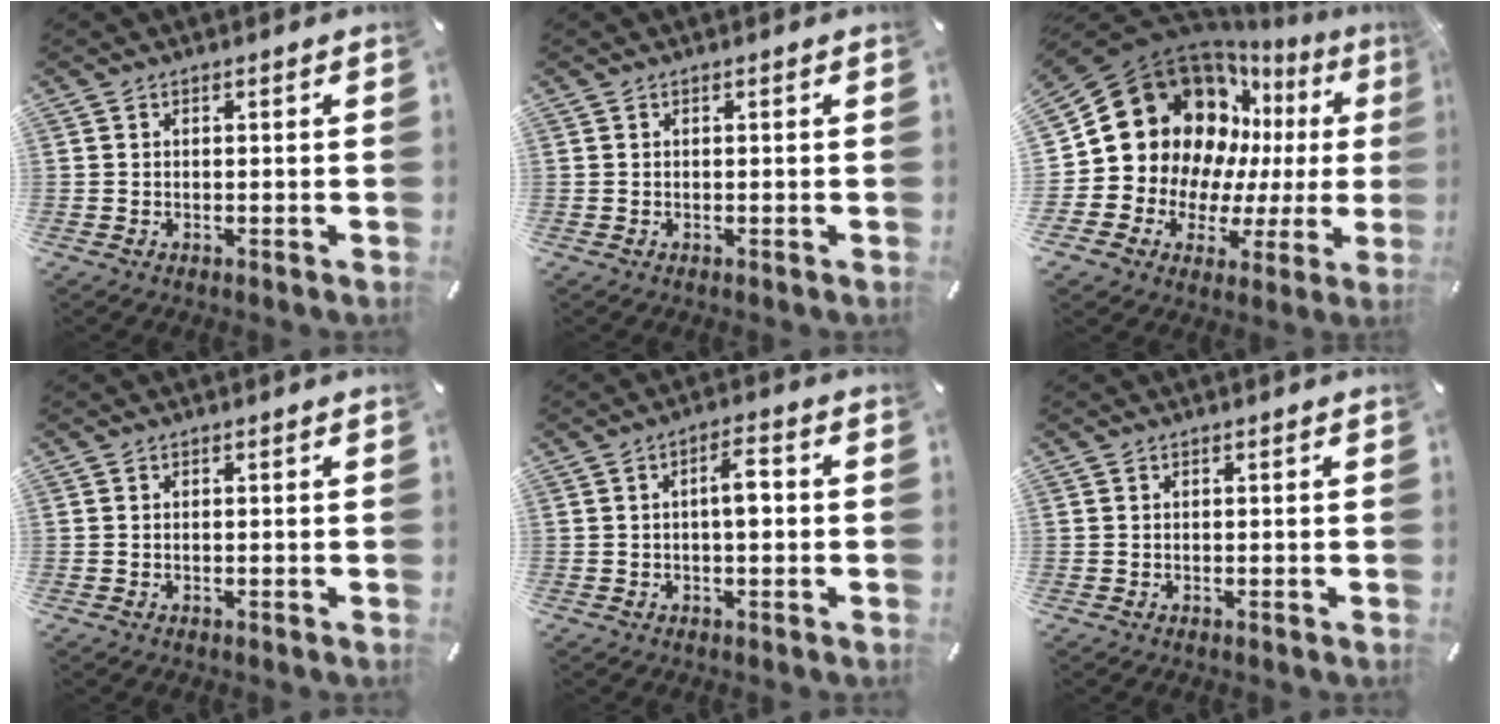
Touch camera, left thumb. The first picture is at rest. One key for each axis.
{"total": 0.0}
{"total": 21.6, "fx": 7.2, "fy": 17.3, "fz": 10.7, "tx": -0.180, "ty": -0.064, "tz": 0.161}
{"total": 0.0}
{"total": 5.7, "fx": 0.0, "fy": 2.1, "fz": 5.3, "tx": -0.090, "ty": 0.013, "tz": -0.006}
{"total": 0.0}